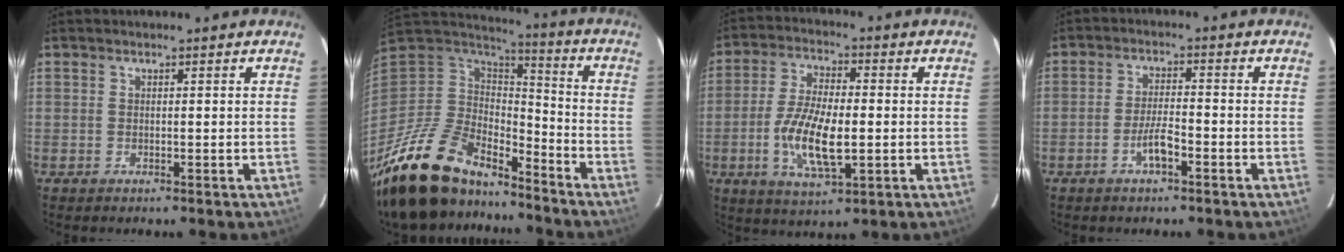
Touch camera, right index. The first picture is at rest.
{"total": 24.6, "force": [-18.4, 10.2, 12.7], "torque": [-0.276, -0.024, -0.319]}
{"total": 12.0, "force": [-2.4, 4.5, 10.8], "torque": [-0.217, -0.008, -0.042]}
{"total": 4.5, "force": [-2.5, 1.0, 3.6], "torque": [-0.076, 0.004, -0.045]}